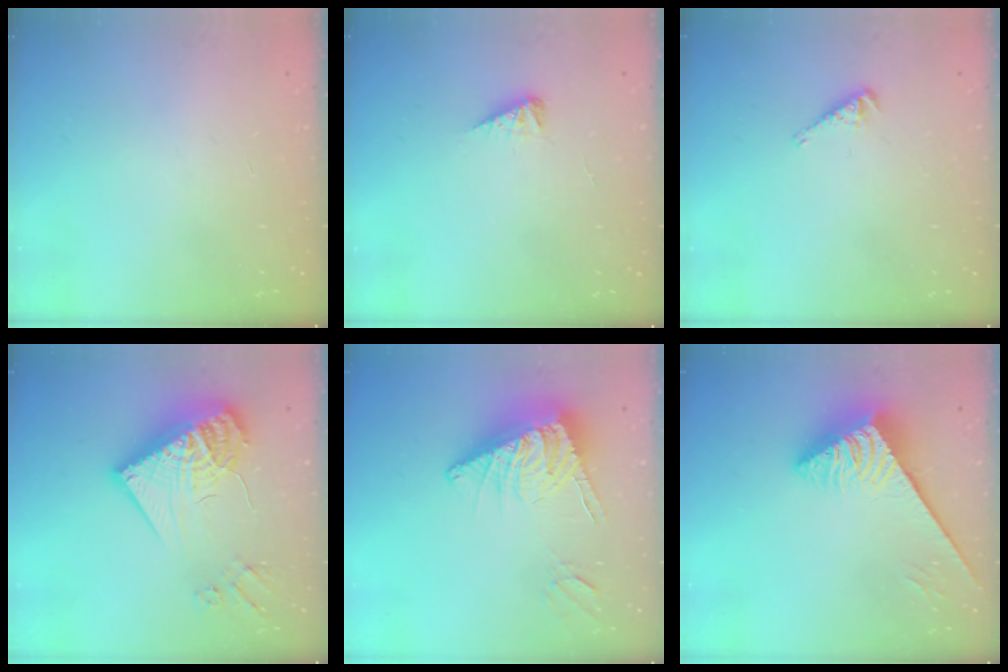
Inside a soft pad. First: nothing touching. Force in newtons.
{"total": 3.3, "press": 3.3, "slide": 0.3}
{"total": 3.8, "press": 3.8, "slide": 0.6}
{"total": 21.0, "press": 20.9, "slide": 2.0}
{"total": 15.3, "press": 15.2, "slide": 1.6}
{"total": 5.0, "press": 5.0, "slide": 0.4}